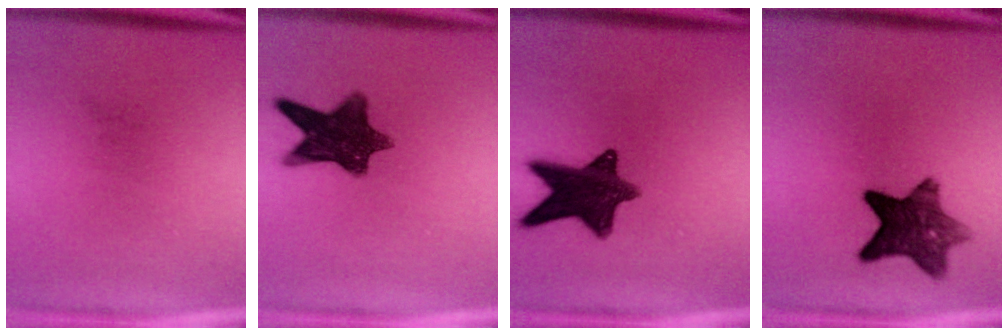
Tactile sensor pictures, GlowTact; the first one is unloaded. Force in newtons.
{"total": 10.8}
{"total": 12.7}
{"total": 9.2}